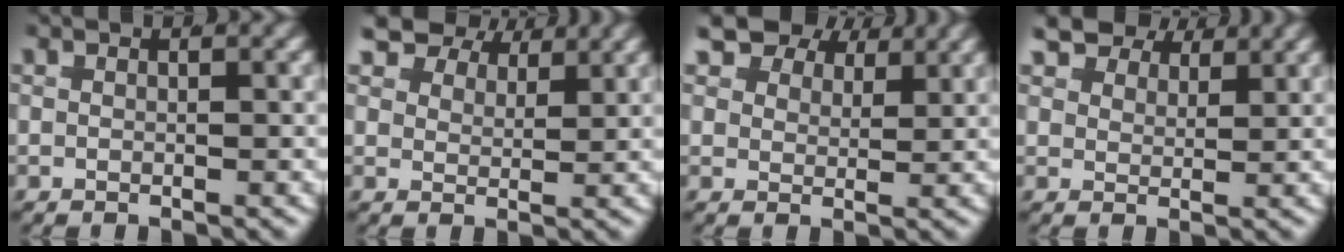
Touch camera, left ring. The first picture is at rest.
{"total": 7.2, "force": [5.0, 3.9, 3.3], "torque": [-0.050, 0.010, 0.070]}
{"total": 7.5, "force": [4.7, 4.7, 3.6], "torque": [-0.057, 0.007, 0.065]}
{"total": 6.1, "force": [4.6, 3.0, 2.7], "torque": [-0.039, 0.008, 0.067]}